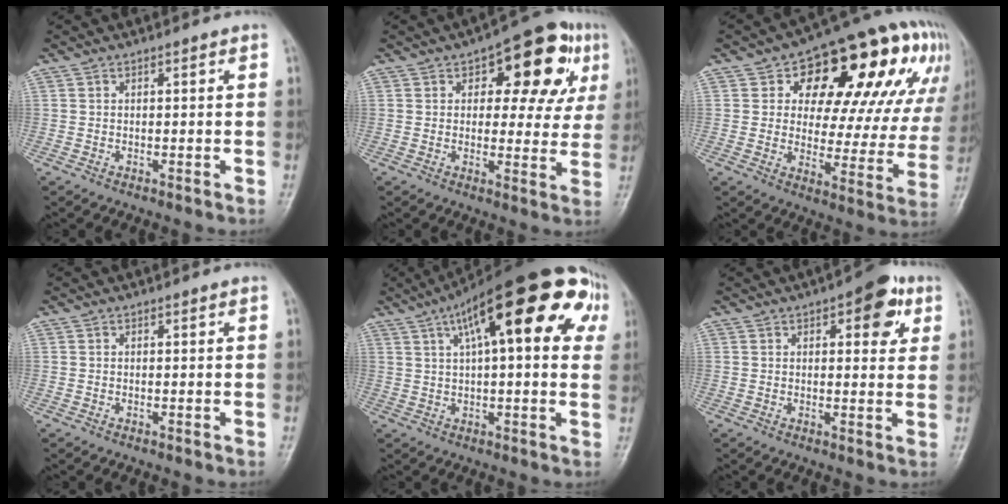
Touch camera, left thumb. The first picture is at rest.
{"total": 15.0, "force": [5.7, 7.8, 11.5], "torque": [-0.088, 0.008, 0.066]}
{"total": 25.6, "force": [10.1, 13.0, 19.5], "torque": [-0.218, 0.021, 0.147]}
{"total": 0.0}
{"total": 23.7, "force": [9.0, 8.0, 20.4], "torque": [-0.290, 0.035, 0.127]}
{"total": 8.0, "force": [3.5, 3.6, 6.1], "torque": [-0.045, -0.006, 0.035]}